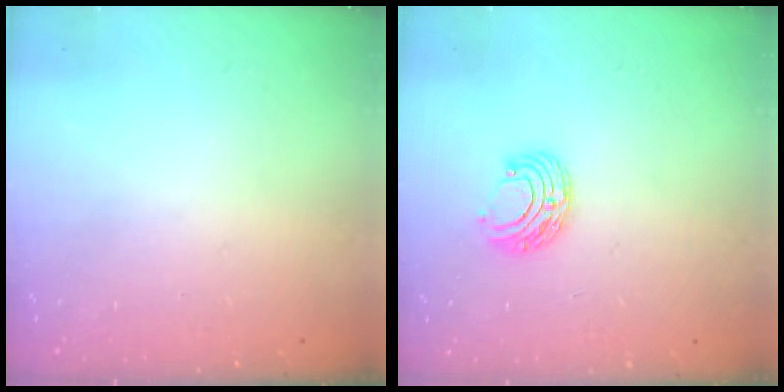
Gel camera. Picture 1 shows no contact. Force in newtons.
{"total": 7.6, "press": 7.5, "slide": 0.6}